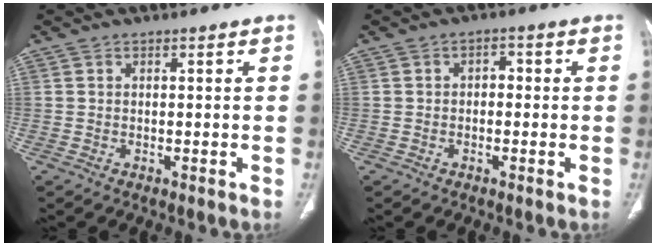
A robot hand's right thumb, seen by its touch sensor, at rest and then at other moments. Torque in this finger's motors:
{"motor_torque": [0.04, -0.30, -0.10, -0.05, 0.04]}